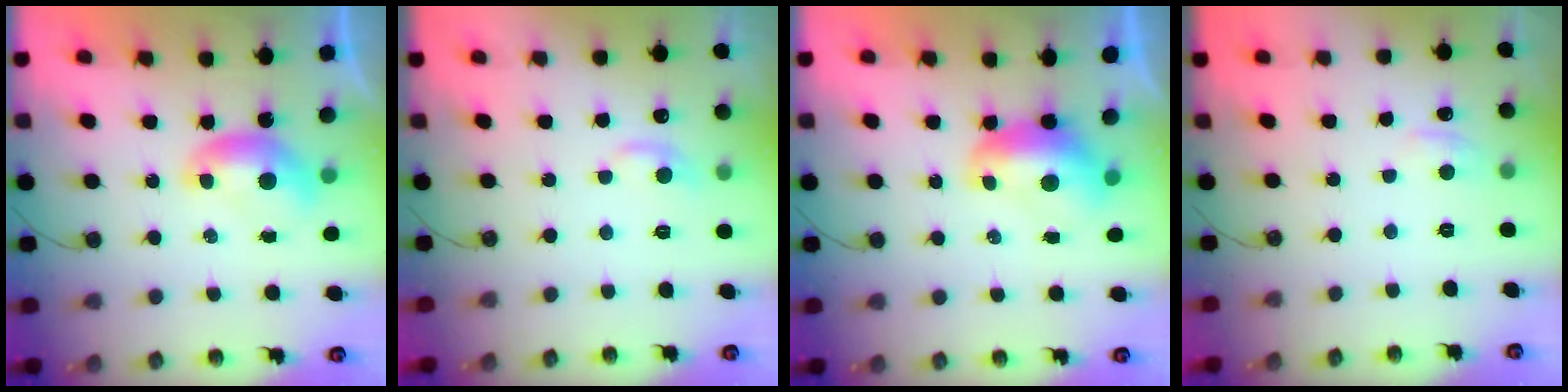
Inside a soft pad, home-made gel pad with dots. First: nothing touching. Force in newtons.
{"total": 0.8, "press": 0.5, "slide": 0.6}
{"total": 1.6, "press": 1.5, "slide": 0.7}
{"total": 0.9, "press": 0.3, "slide": 0.8}